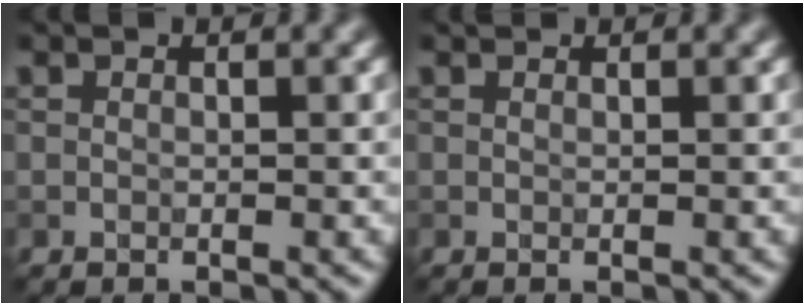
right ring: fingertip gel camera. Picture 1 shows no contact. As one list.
[{"total": 0.0}]